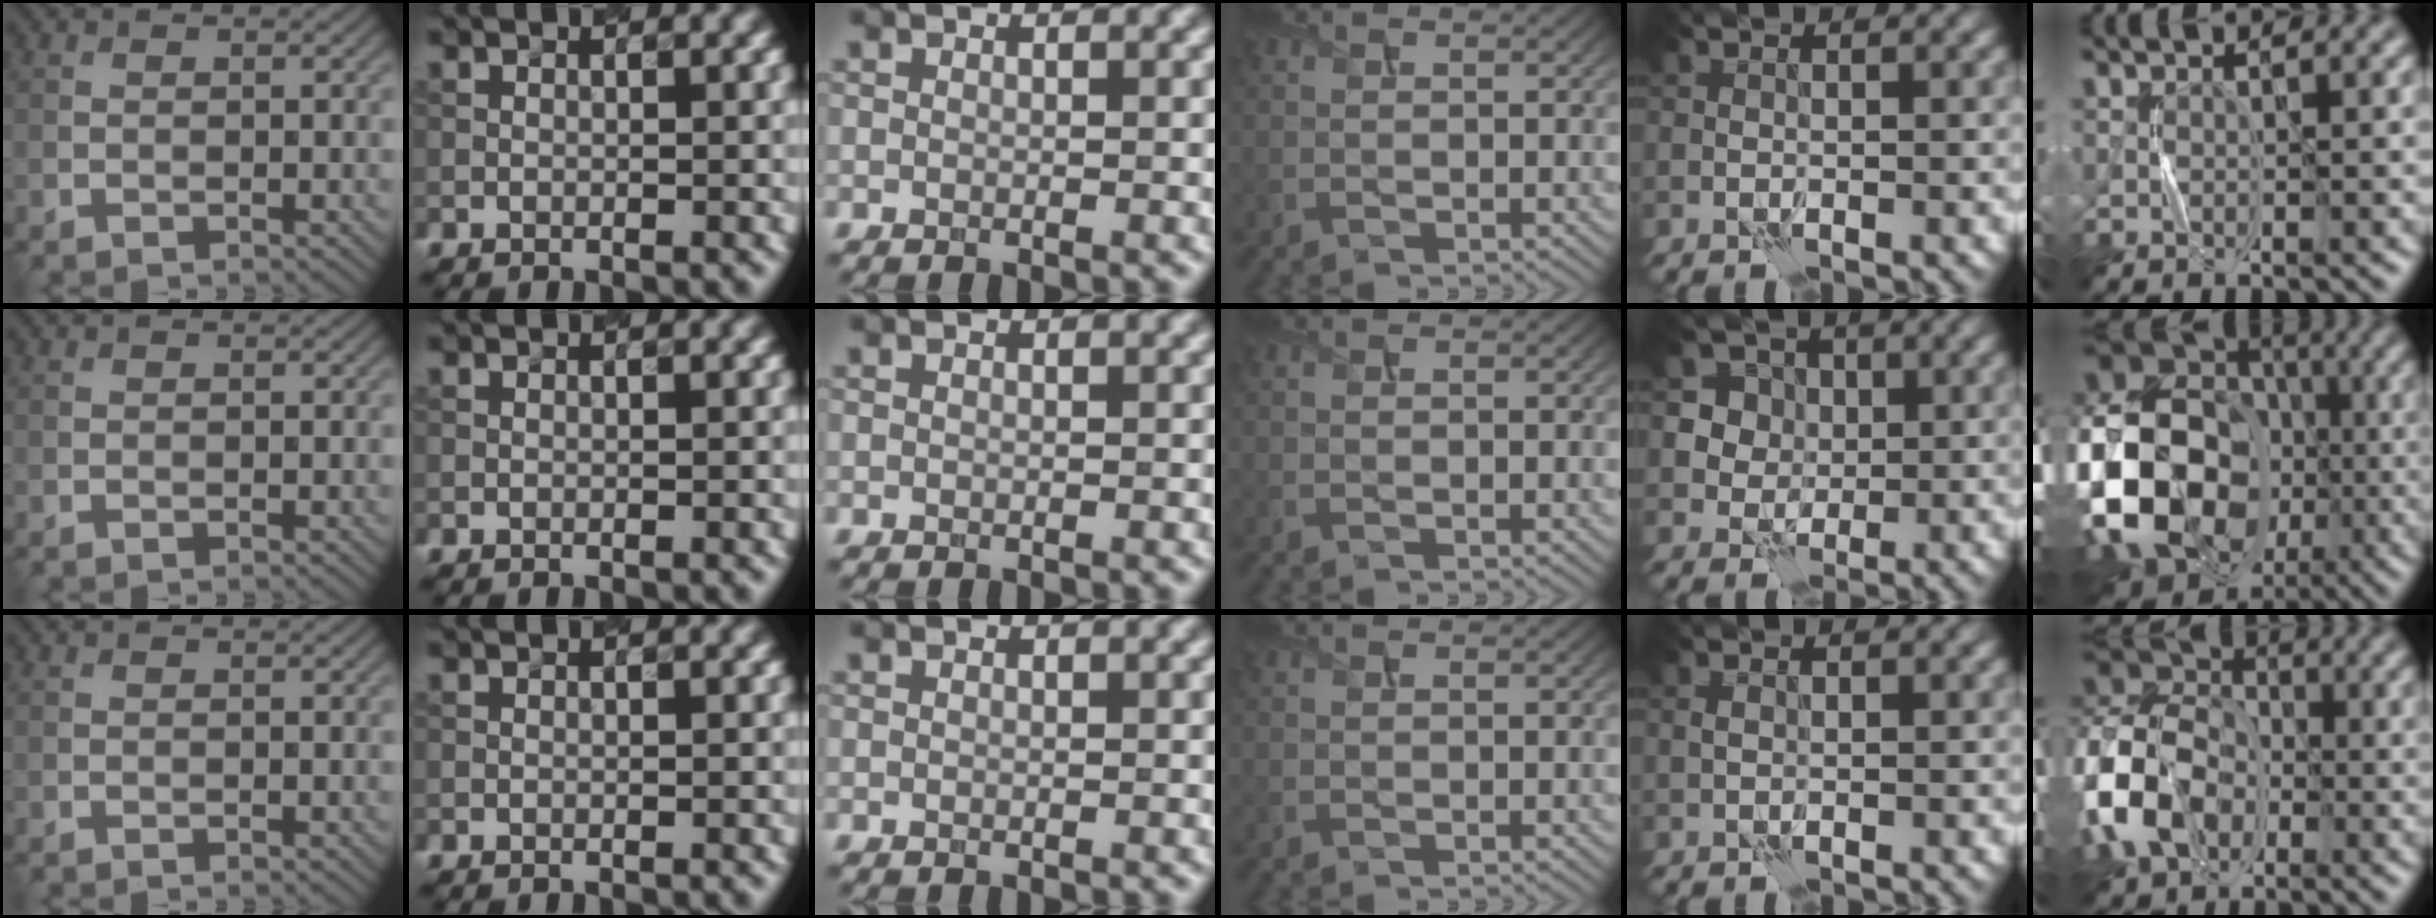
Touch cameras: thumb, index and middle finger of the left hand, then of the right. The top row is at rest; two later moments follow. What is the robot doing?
{"motion": "press", "object": "button"}